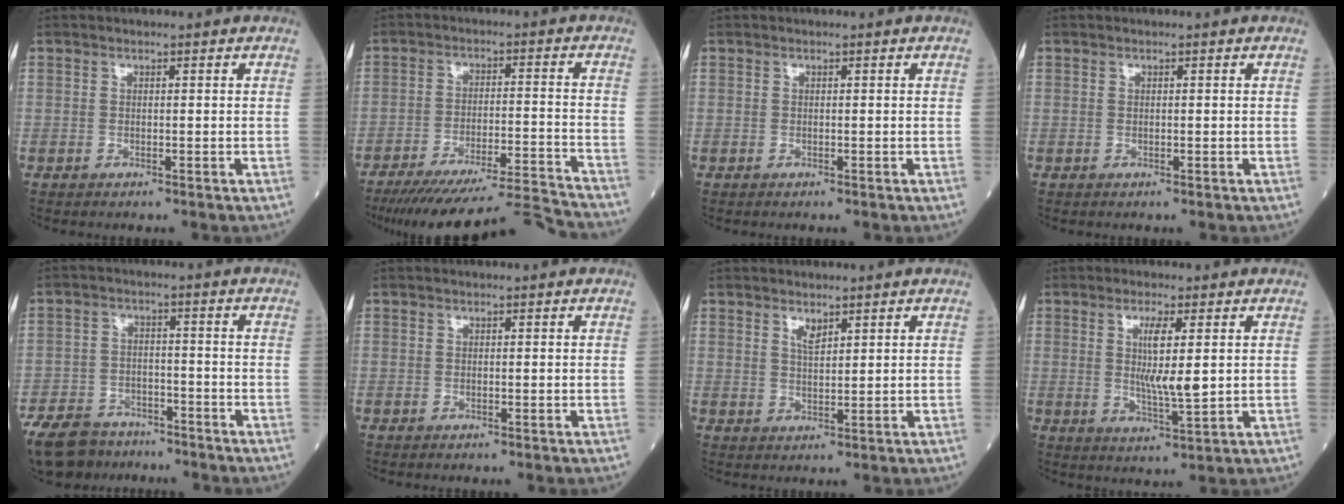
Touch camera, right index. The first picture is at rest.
{"total": 16.9, "force": [-15.9, -0.7, 5.6], "torque": [-0.083, -0.004, -0.236]}
{"total": 0.0}
{"total": 0.0}
{"total": 12.2, "force": [-9.8, 6.1, 3.9], "torque": [-0.085, 0.000, -0.151]}
{"total": 0.0}
{"total": 2.0, "force": [1.5, 0.7, 1.3], "torque": [-0.025, -0.004, 0.031]}
{"total": 6.9, "force": [1.3, 0.4, 6.8], "torque": [-0.128, -0.013, 0.025]}